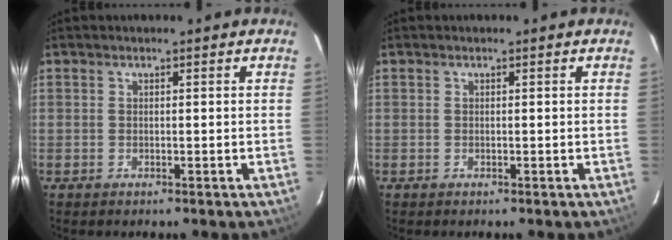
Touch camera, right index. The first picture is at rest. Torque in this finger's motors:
{"motor_torque": [0.28, 0.26, -0.04, -0.01]}